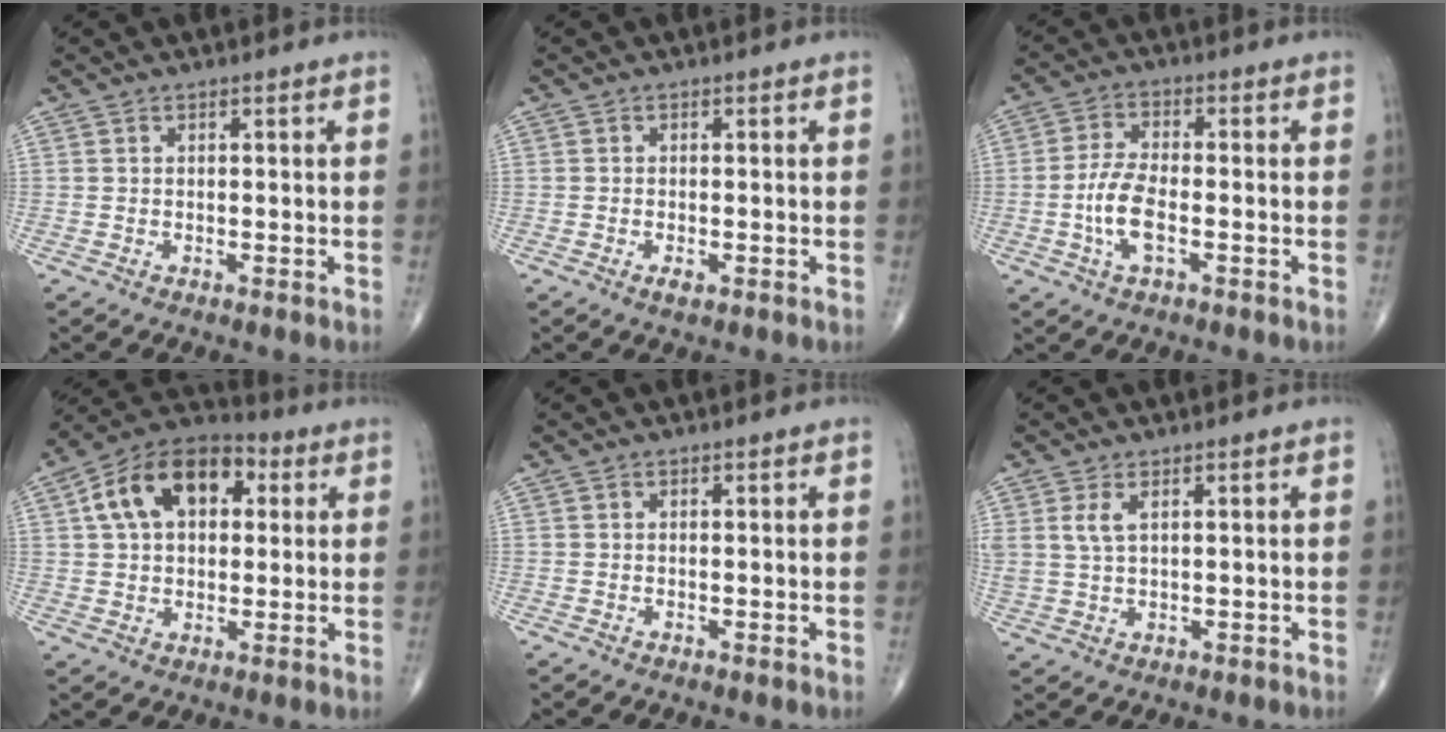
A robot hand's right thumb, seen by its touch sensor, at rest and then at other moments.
{"total": 1.4, "force": [-0.7, 0.5, 1.1], "torque": [-0.017, -0.002, -0.013]}
{"total": 7.0, "force": [-2.0, 2.8, 6.1], "torque": [-0.128, 0.010, -0.040]}
{"total": 15.5, "force": [4.2, 9.8, 11.2], "torque": [-0.164, 0.021, 0.061]}
{"total": 0.0}
{"total": 3.3, "force": [1.4, 1.4, 2.6], "torque": [-0.063, 0.000, 0.037]}